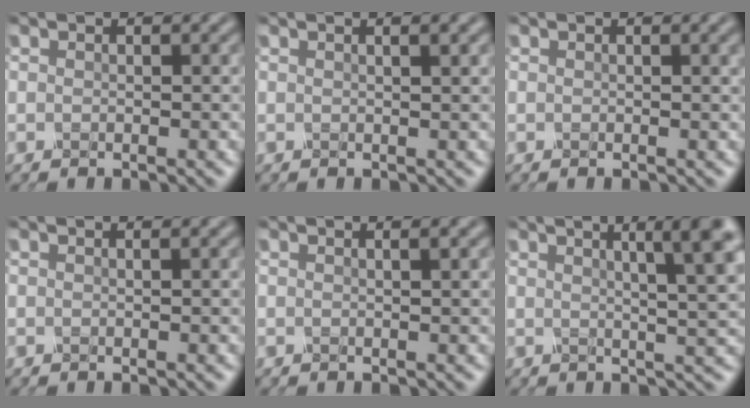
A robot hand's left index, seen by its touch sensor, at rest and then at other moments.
{"total": 2.3, "force": [0.8, 0.9, 2.0], "torque": [-0.013, 0.016, -0.012]}
{"total": 1.4, "force": [0.2, 0.6, 1.2], "torque": [-0.009, 0.005, -0.003]}
{"total": 0.9, "force": [0.2, 0.4, 0.7], "torque": [-0.004, 0.005, -0.008]}
{"total": 1.8, "force": [0.6, 0.7, 1.6], "torque": [-0.011, 0.012, -0.010]}
{"total": 7.7, "force": [2.5, 1.6, 7.2], "torque": [-0.051, 0.027, 0.025]}